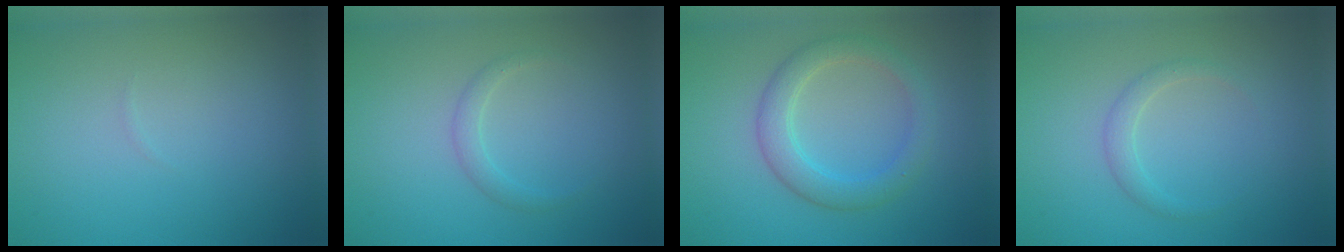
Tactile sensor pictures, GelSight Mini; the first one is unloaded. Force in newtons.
{"total": 1.2, "press": 1.2, "slide": 0.0}
{"total": 3.6, "press": 3.6, "slide": 0.2}
{"total": 1.4, "press": 1.4, "slide": 0.1}